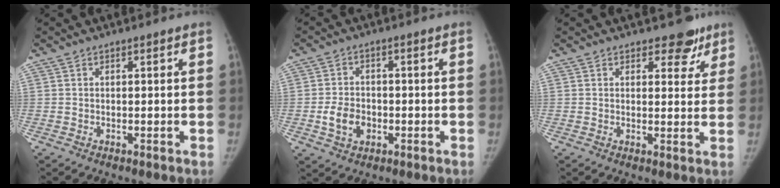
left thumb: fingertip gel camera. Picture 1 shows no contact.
{"total": 5.7, "force": [-1.7, 4.4, 3.3], "torque": [-0.047, 0.010, -0.028]}
{"total": 4.9, "force": [3.5, 2.9, 2.0], "torque": [0.015, -0.017, 0.042]}